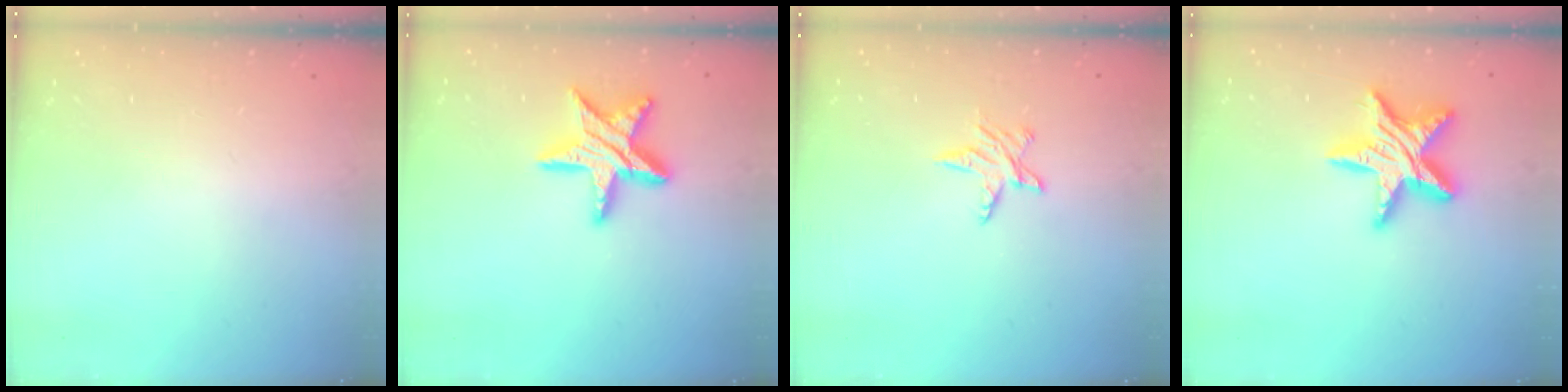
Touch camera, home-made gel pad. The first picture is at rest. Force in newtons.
{"total": 15.4, "press": 15.4, "slide": 1.3}
{"total": 5.2, "press": 5.2, "slide": 0.6}
{"total": 16.1, "press": 16.1, "slide": 0.9}